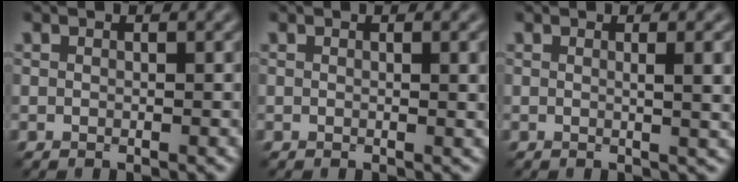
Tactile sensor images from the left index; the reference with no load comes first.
{"total": 1.4, "force": [0.3, 0.3, 1.3], "torque": [-0.022, 0.002, 0.005]}
{"total": 3.0, "force": [0.6, 0.6, 2.8], "torque": [-0.032, 0.007, 0.006]}